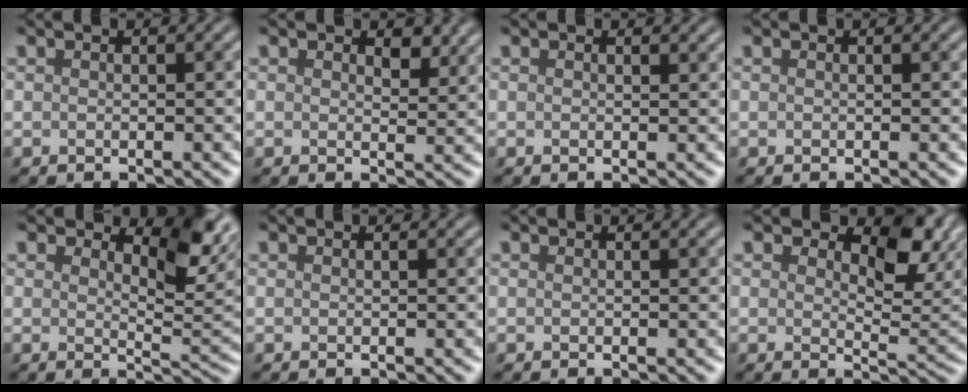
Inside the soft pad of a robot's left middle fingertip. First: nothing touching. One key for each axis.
{"total": 1.9, "fx": 1.2, "fy": 1.0, "fz": 1.1, "tx": -0.019, "ty": -0.007, "tz": 0.017}
{"total": 0.6, "fx": 0.5, "fy": 0.2, "fz": 0.2, "tx": -0.001, "ty": -0.003, "tz": 0.007}
{"total": 0.0}
{"total": 4.7, "fx": 2.6, "fy": 1.9, "fz": 3.4, "tx": -0.049, "ty": -0.004, "tz": 0.032}
{"total": 0.0}
{"total": 0.0}
{"total": 6.0, "fx": 2.6, "fy": 3.1, "fz": 4.5, "tx": -0.059, "ty": -0.004, "tz": 0.033}